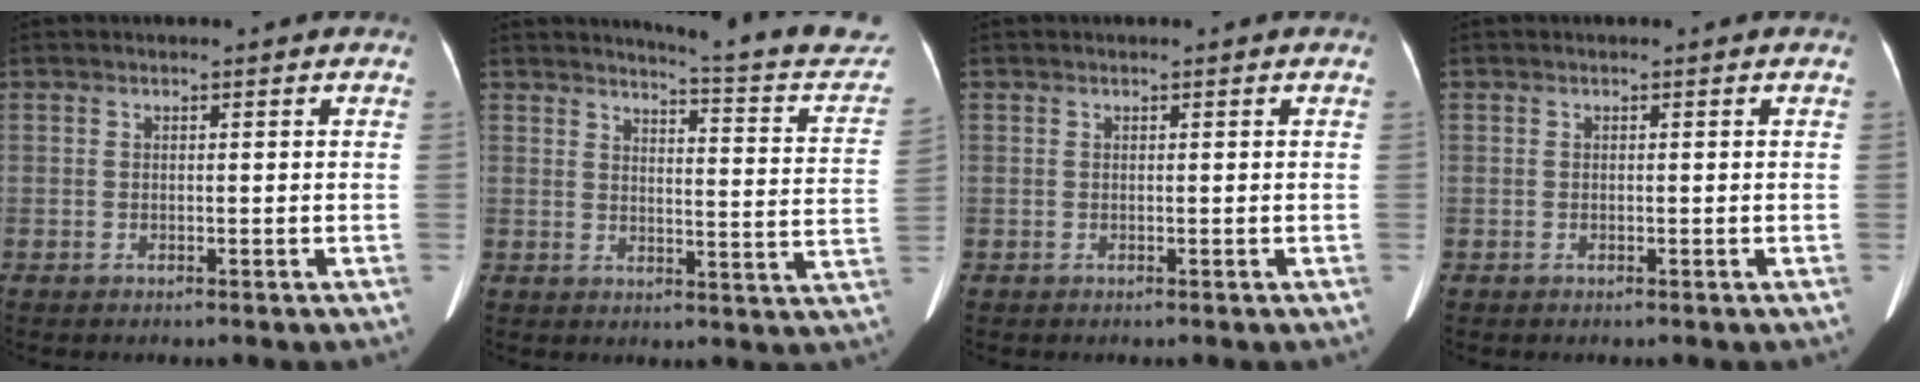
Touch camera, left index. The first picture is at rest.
{"total": 16.1, "force": [15.5, 0.5, 4.4], "torque": [-0.043, -0.088, 0.157]}
{"total": 0.0}
{"total": 0.0}